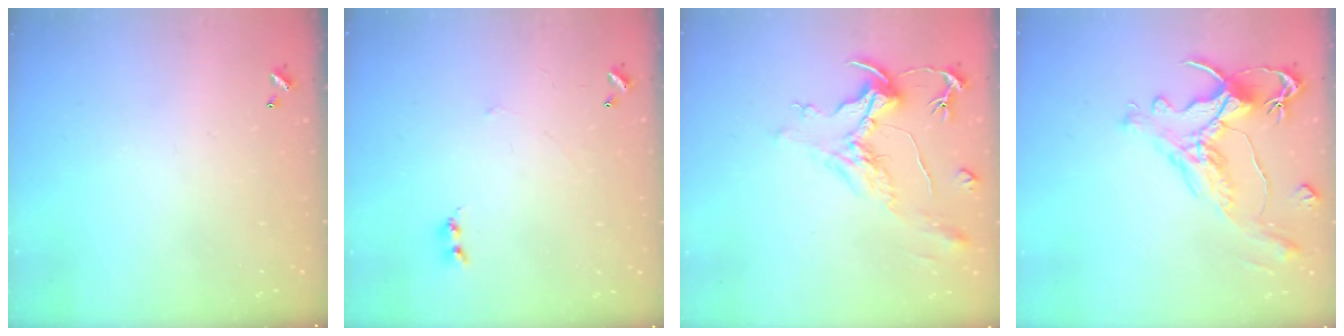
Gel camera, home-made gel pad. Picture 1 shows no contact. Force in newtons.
{"total": 2.6, "press": 2.6, "slide": 0.4}
{"total": 2.1, "press": 1.6, "slide": 1.3}
{"total": 1.2, "press": 0.3, "slide": 1.2}